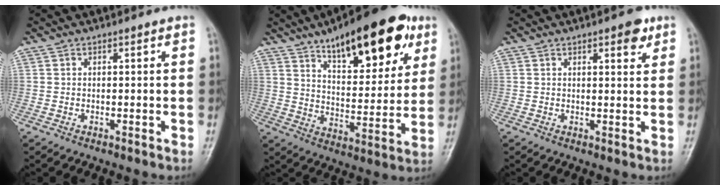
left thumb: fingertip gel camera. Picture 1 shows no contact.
{"total": 21.1, "force": [12.3, 8.1, 15.1], "torque": [-0.179, -0.043, 0.189]}
{"total": 3.7, "force": [2.2, 1.3, 2.7], "torque": [-0.026, -0.009, 0.026]}